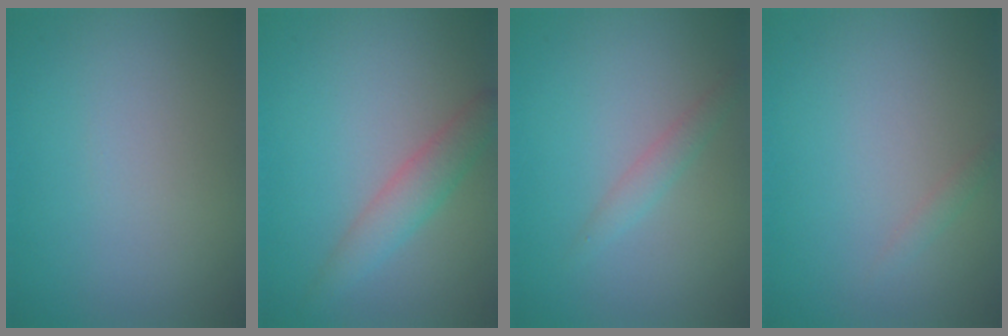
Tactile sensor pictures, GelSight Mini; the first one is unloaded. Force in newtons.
{"total": 2.8, "press": 2.8, "slide": 0.1}
{"total": 1.4, "press": 1.4, "slide": 0.0}
{"total": 0.7, "press": 0.7, "slide": 0.1}